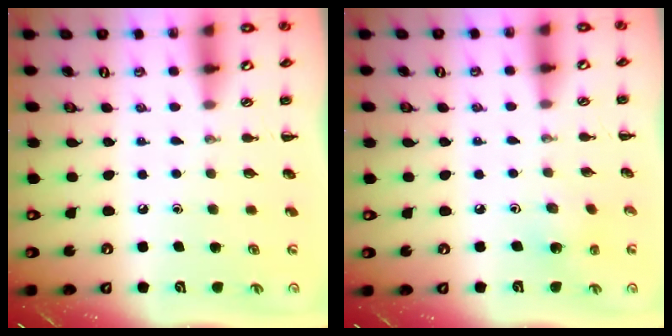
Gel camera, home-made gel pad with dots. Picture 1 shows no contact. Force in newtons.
{"total": 1.9, "press": 1.9, "slide": 0.6}